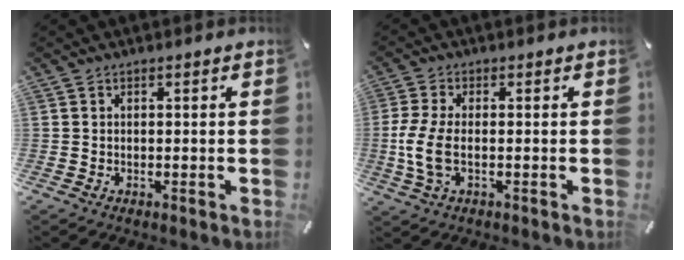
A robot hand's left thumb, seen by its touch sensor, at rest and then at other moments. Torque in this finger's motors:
{"motor_torque": [0.71, 1.76, 0.54, -0.56, 0.17]}